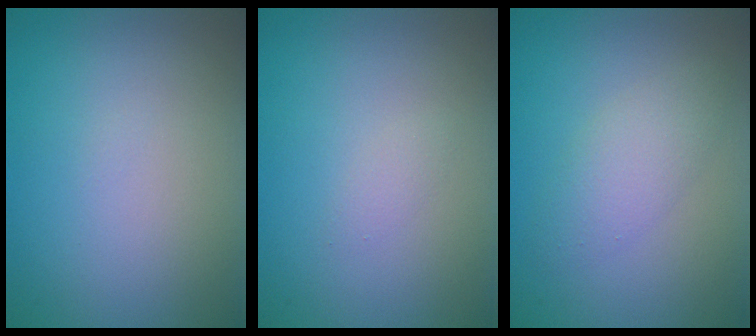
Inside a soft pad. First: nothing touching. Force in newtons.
{"total": 0.7, "press": 0.7, "slide": 0.0}
{"total": 2.7, "press": 2.7, "slide": 0.2}